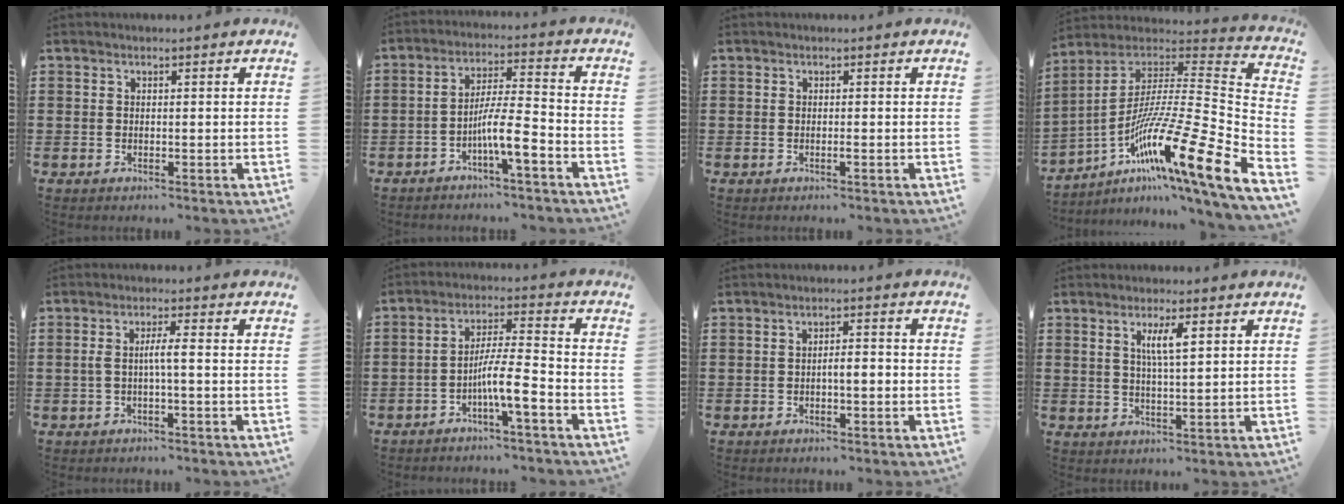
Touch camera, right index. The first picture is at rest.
{"total": 7.5, "force": [-3.9, 0.9, 6.4], "torque": [-0.120, -0.001, -0.073]}
{"total": 0.7, "force": [-0.3, 0.0, 0.6], "torque": [-0.011, -0.002, -0.006]}
{"total": 17.3, "force": [-8.8, 0.8, 14.9], "torque": [-0.261, -0.022, -0.167]}
{"total": 3.2, "force": [-0.4, 0.3, 3.1], "torque": [-0.067, -0.002, -0.014]}
{"total": 7.5, "force": [-3.7, 0.8, 6.5], "torque": [-0.122, 0.001, -0.071]}
{"total": 2.3, "force": [-0.9, 0.6, 2.0], "torque": [-0.036, 0.003, -0.017]}
{"total": 4.1, "force": [1.4, 0.8, 3.7], "torque": [-0.078, 0.007, 0.021]}